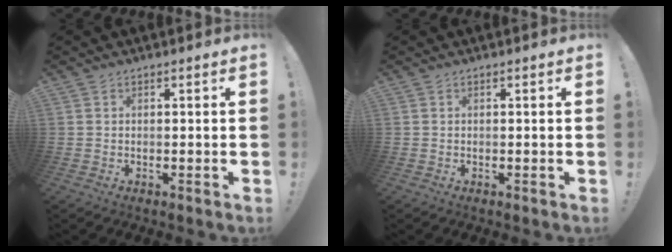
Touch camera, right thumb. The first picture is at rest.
{"total": 0.0}